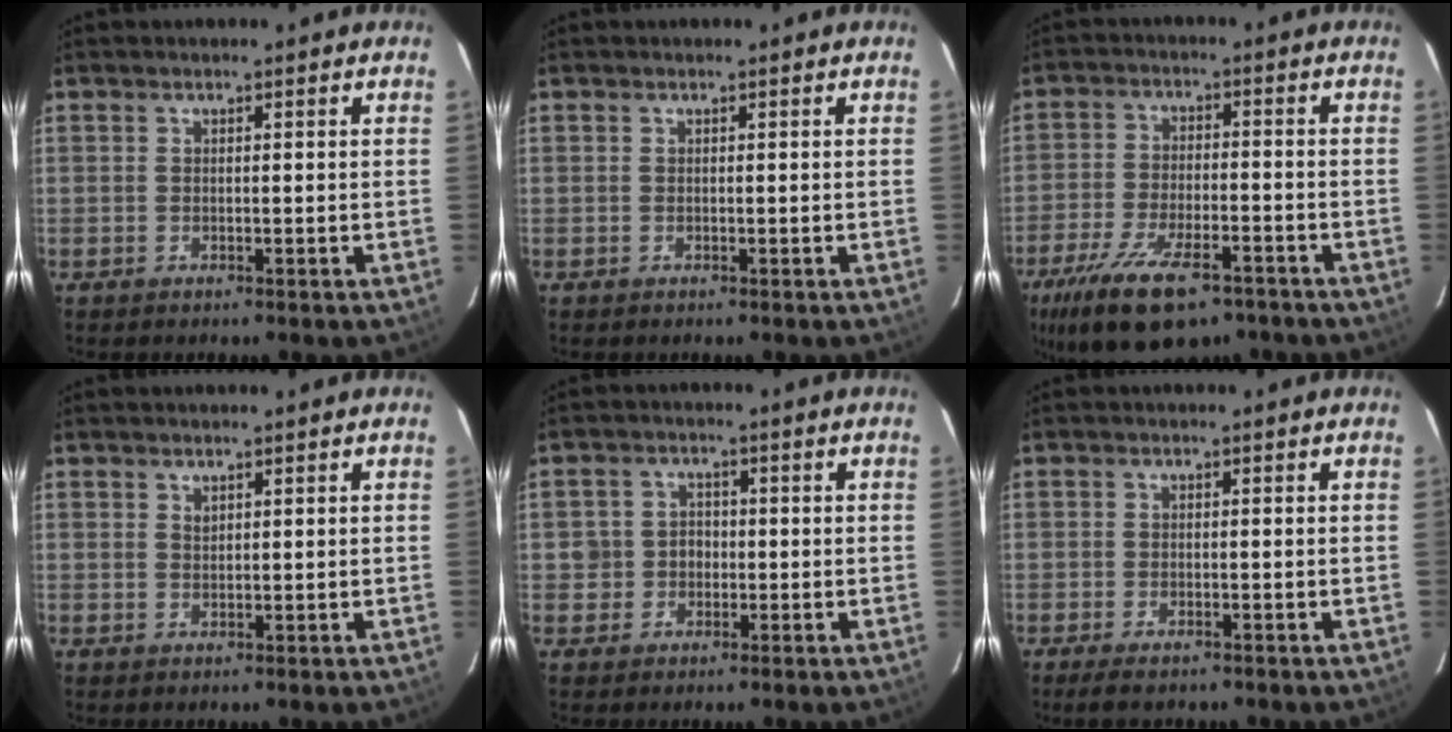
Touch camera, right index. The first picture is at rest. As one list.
[{"total": 0.0}, {"total": 17.8, "force": [-12.0, 7.1, 11.1], "torque": [-0.234, -0.037, -0.197]}, {"total": 0.9, "force": [0.7, 0.5, 0.2], "torque": [-0.002, 0.002, 0.014]}, {"total": 4.1, "force": [-0.9, 3.9, 0.7], "torque": [-0.009, 0.017, -0.013]}, {"total": 3.7, "force": [-2.8, 1.1, 2.1], "torque": [-0.049, -0.015, -0.048]}]